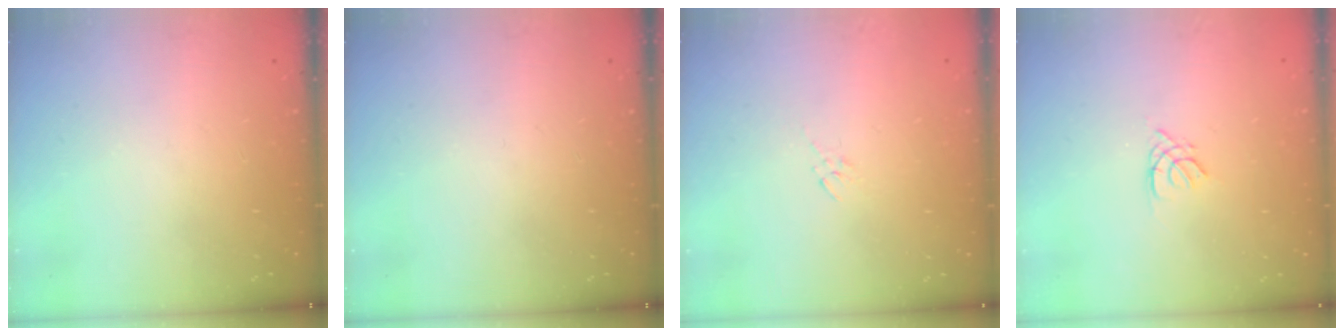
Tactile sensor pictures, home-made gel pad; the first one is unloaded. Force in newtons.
{"total": 0.0}
{"total": 2.7, "press": 2.5, "slide": 0.9}
{"total": 1.3, "press": 1.3, "slide": 0.3}